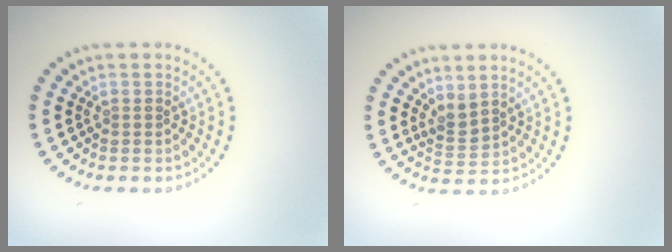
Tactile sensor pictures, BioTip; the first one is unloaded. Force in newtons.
{"total": 1.7, "press": 1.4, "slide": 0.9}